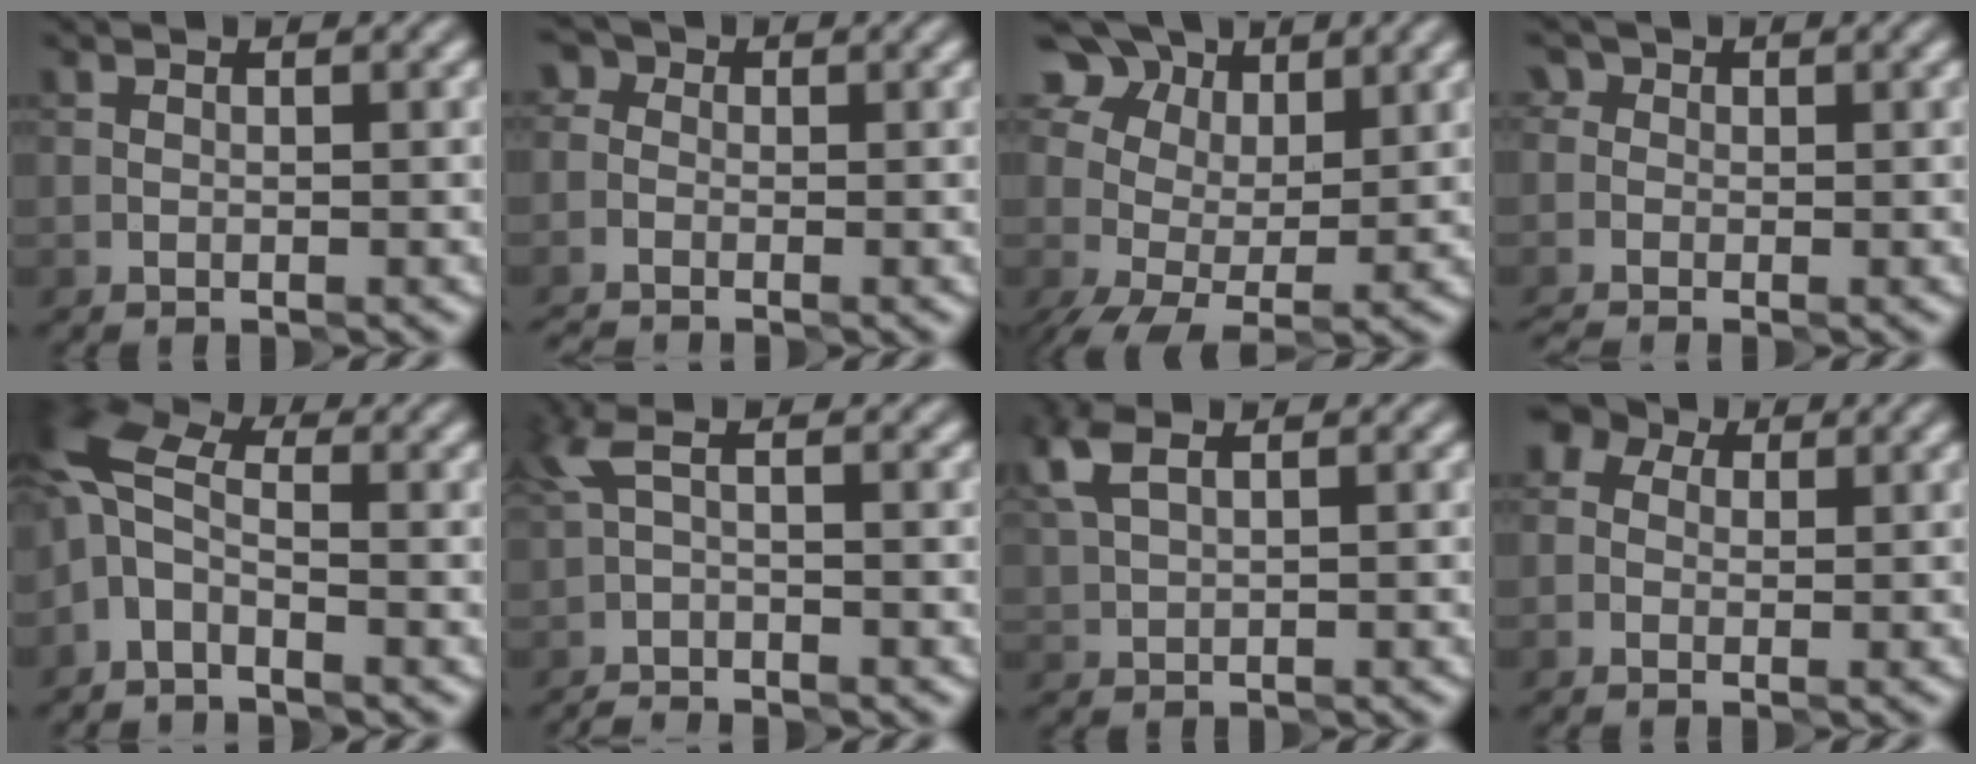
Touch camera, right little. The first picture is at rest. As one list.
[{"total": 2.8, "force": [-1.6, 1.9, 1.1], "torque": [-0.009, 0.010, -0.041]}, {"total": 7.3, "force": [3.6, 4.8, 4.2], "torque": [-0.091, 0.002, 0.069]}, {"total": 1.8, "force": [-0.9, 1.4, 0.8], "torque": [-0.011, 0.010, -0.027]}, {"total": 4.2, "force": [-1.6, 2.3, 3.2], "torque": [-0.075, 0.013, -0.045]}, {"total": 2.5, "force": [-1.3, 0.4, 2.2], "torque": [-0.051, -0.006, -0.027]}, {"total": 2.8, "force": [1.8, 1.1, 1.8], "torque": [-0.048, 0.013, 0.043]}, {"total": 3.3, "force": [1.4, 2.5, 1.6], "torque": [-0.008, 0.020, -0.013]}]